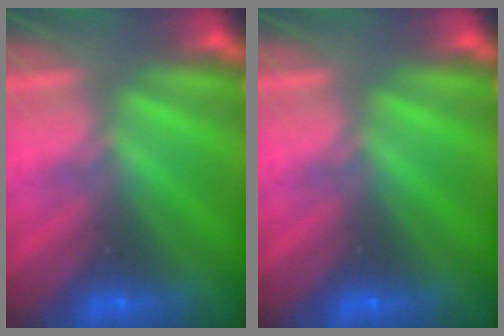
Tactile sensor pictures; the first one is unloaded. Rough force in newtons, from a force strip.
{"total": 0.0}